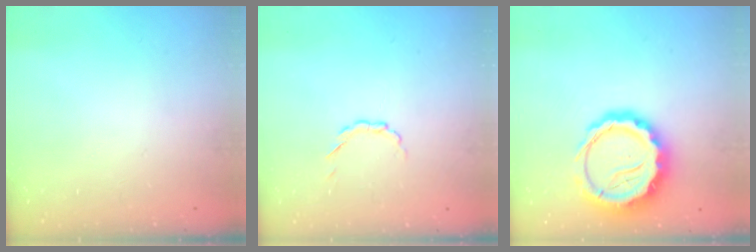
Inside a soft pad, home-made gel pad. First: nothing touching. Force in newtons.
{"total": 2.8, "press": 2.7, "slide": 0.8}
{"total": 15.7, "press": 15.3, "slide": 3.3}